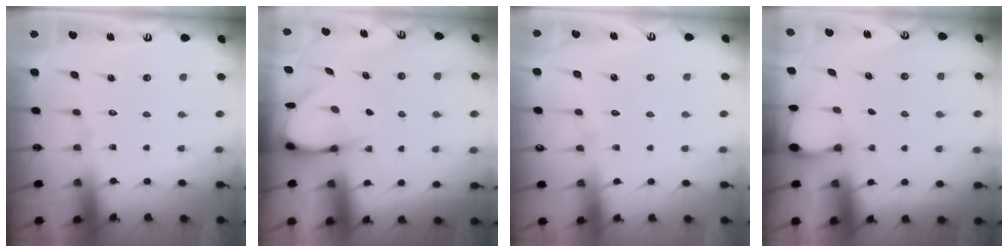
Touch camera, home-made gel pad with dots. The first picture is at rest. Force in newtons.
{"total": 4.9, "press": 4.9, "slide": 0.3}
{"total": 2.1, "press": 2.1, "slide": 0.2}
{"total": 3.4, "press": 3.4, "slide": 0.3}